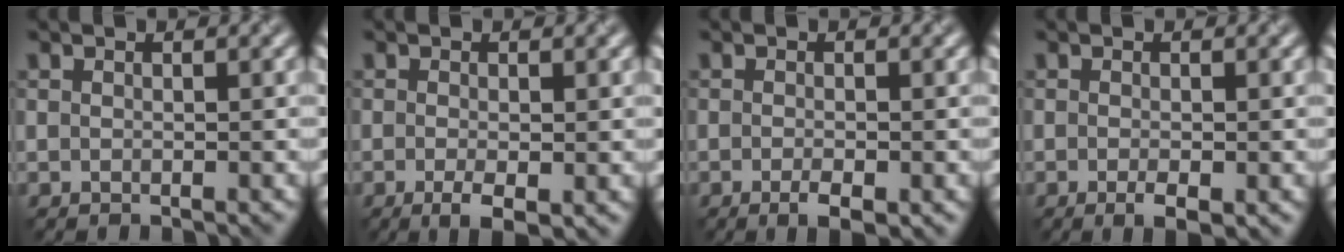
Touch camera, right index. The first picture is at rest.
{"total": 2.4, "force": [-0.8, 0.7, 2.2], "torque": [-0.041, -0.009, -0.013]}
{"total": 2.0, "force": [-0.9, 0.5, 1.7], "torque": [-0.028, -0.003, -0.014]}
{"total": 1.8, "force": [-0.7, 0.4, 1.6], "torque": [-0.027, -0.006, -0.009]}